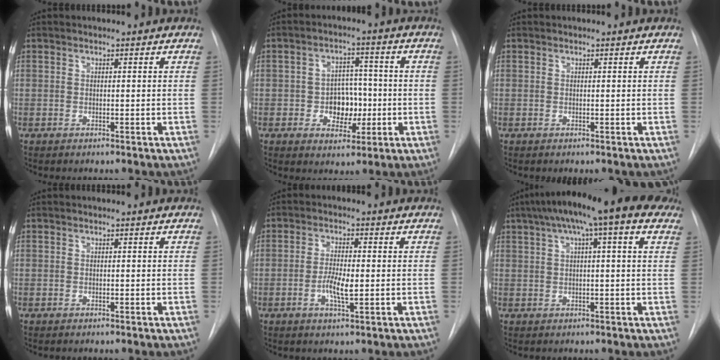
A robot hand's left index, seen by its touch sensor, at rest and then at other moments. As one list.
[{"total": 6.3, "force": [-1.3, 4.6, 4.2], "torque": [-0.060, 0.015, -0.016]}, {"total": 0.0}, {"total": 0.0}, {"total": 4.3, "force": [-0.9, 1.0, 4.1], "torque": [-0.079, -0.004, -0.017]}, {"total": 15.4, "force": [9.3, 2.9, 11.9], "torque": [-0.199, 0.059, 0.126]}]